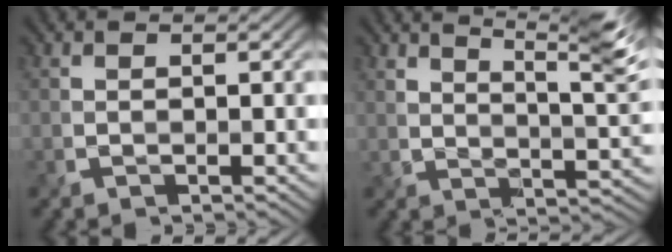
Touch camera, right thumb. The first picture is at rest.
{"total": 10.1, "force": [7.0, 2.1, 7.0], "torque": [-0.115, 0.006, 0.105]}